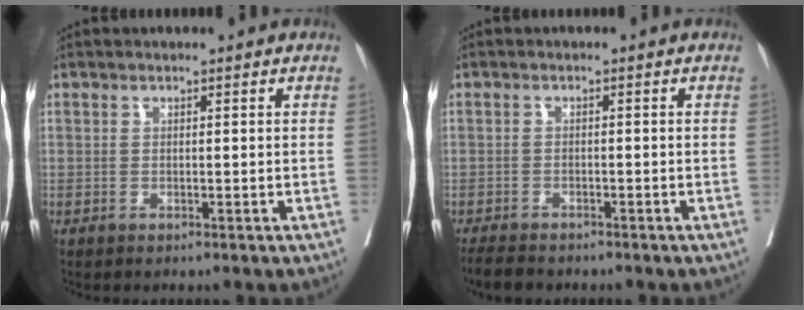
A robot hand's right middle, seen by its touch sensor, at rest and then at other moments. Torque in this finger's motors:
{"motor_torque": [0.01, -0.01, 0.00, 0.00]}